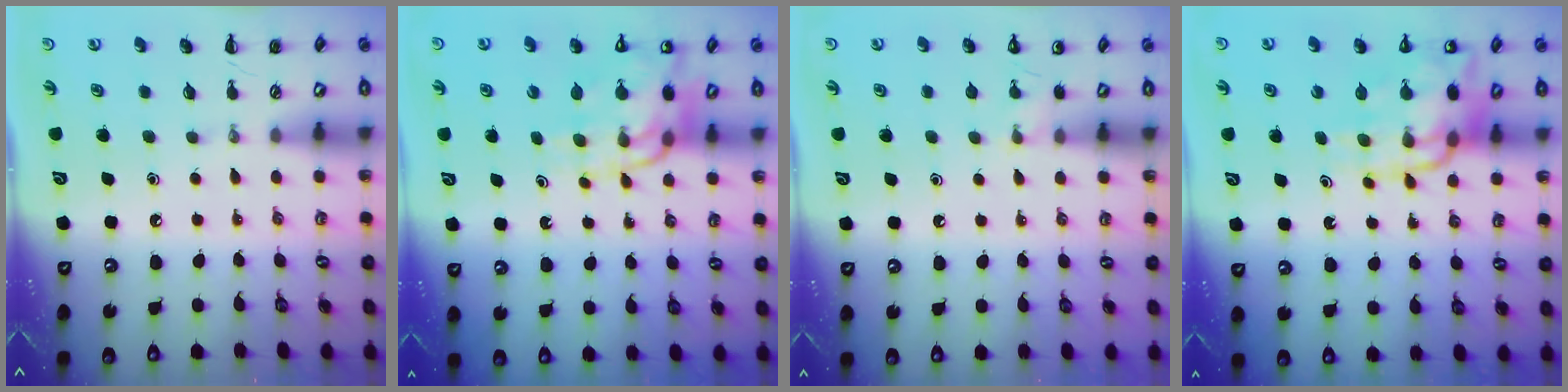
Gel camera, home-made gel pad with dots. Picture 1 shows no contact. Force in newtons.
{"total": 12.6, "press": 12.1, "slide": 3.5}
{"total": 3.6, "press": 3.4, "slide": 1.2}
{"total": 13.2, "press": 12.7, "slide": 3.6}